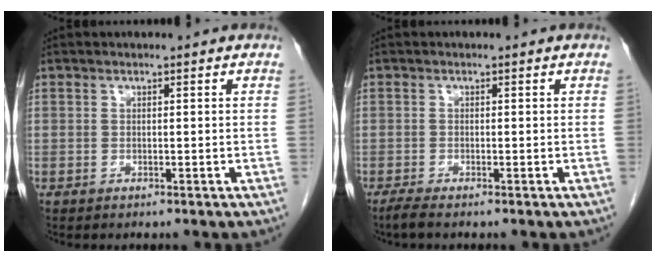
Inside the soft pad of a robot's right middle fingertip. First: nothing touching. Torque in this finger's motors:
{"motor_torque": [0.45, -0.19, -0.06, 0.00]}